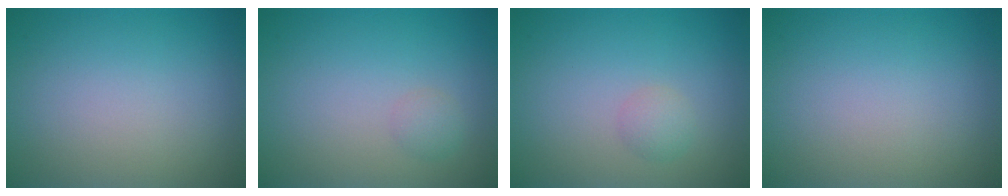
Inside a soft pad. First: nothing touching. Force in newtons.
{"total": 1.0, "press": 1.0, "slide": 0.0}
{"total": 1.3, "press": 1.3, "slide": 0.0}
{"total": 0.0}